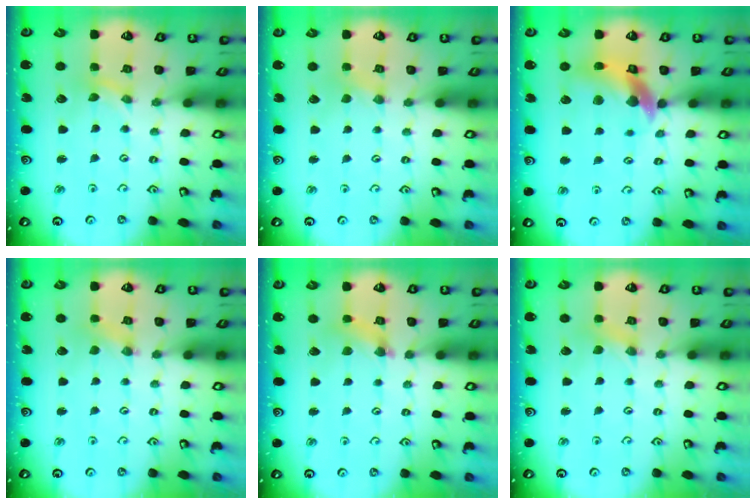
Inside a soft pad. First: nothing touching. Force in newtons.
{"total": 0.0}
{"total": 12.2, "press": 12.1, "slide": 1.9}
{"total": 0.0}
{"total": 4.0, "press": 4.0, "slide": 0.4}
{"total": 0.0}